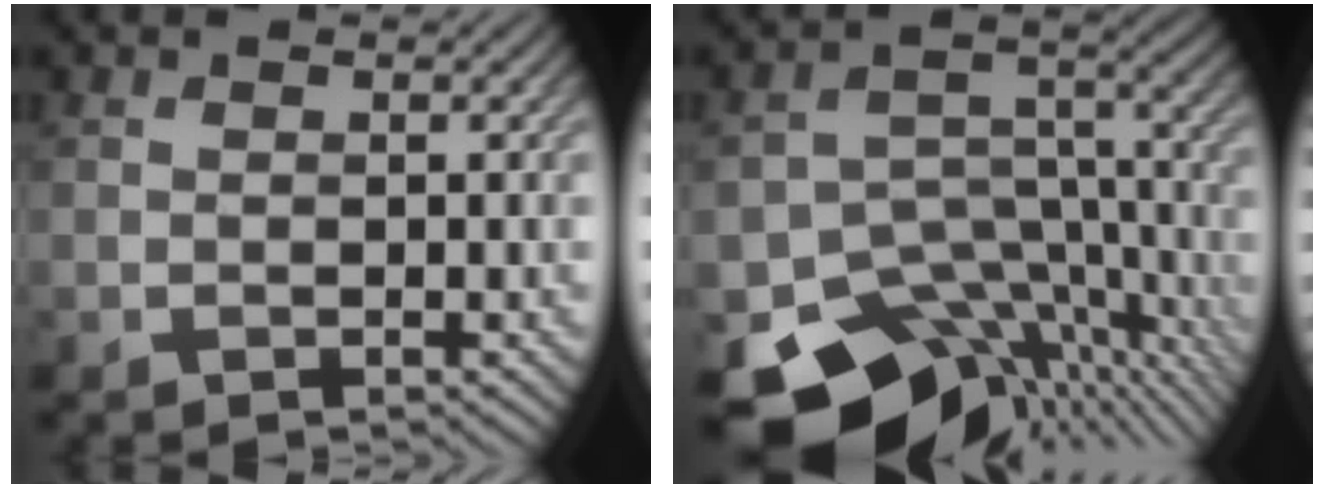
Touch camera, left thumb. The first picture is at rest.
{"total": 15.8, "force": [-10.3, 9.3, 7.6], "torque": [-0.133, -0.044, -0.129]}